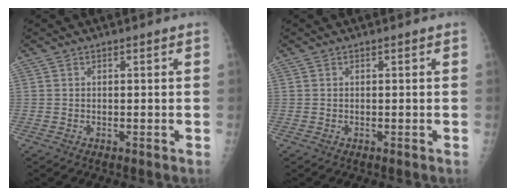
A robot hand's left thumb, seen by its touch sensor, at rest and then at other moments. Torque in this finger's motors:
{"motor_torque": [0.00, 0.00, -0.07, -0.02, 0.00]}